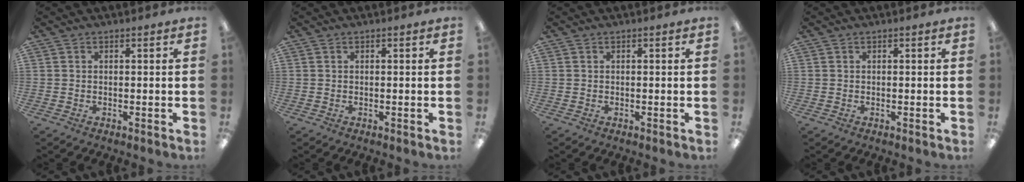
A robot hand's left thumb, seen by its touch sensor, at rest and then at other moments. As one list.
[{"total": 0.0}, {"total": 0.0}, {"total": 0.0}]